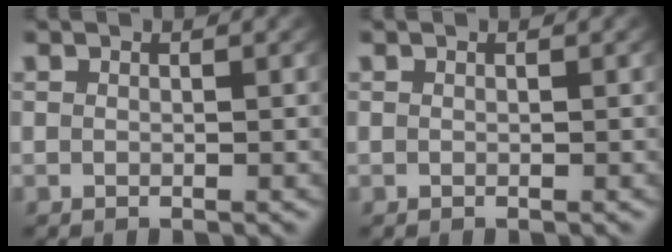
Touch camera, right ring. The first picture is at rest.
{"total": 0.0}